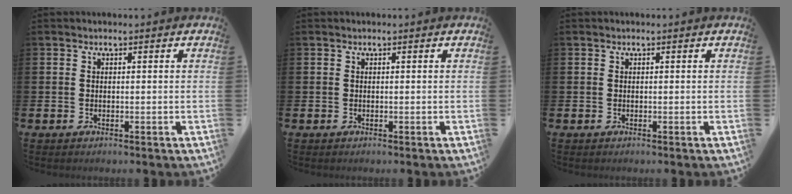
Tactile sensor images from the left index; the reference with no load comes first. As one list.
[{"total": 0.0}, {"total": 0.0}]